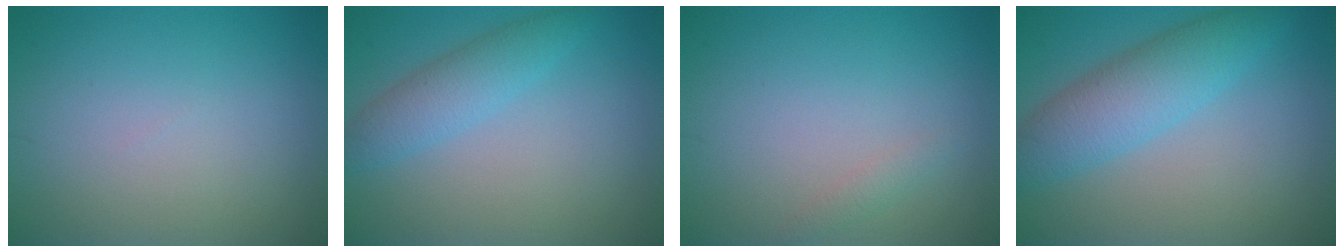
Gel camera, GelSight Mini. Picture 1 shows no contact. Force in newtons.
{"total": 3.0, "press": 3.0, "slide": 0.1}
{"total": 0.8, "press": 0.8, "slide": 0.1}
{"total": 5.3, "press": 5.3, "slide": 0.1}